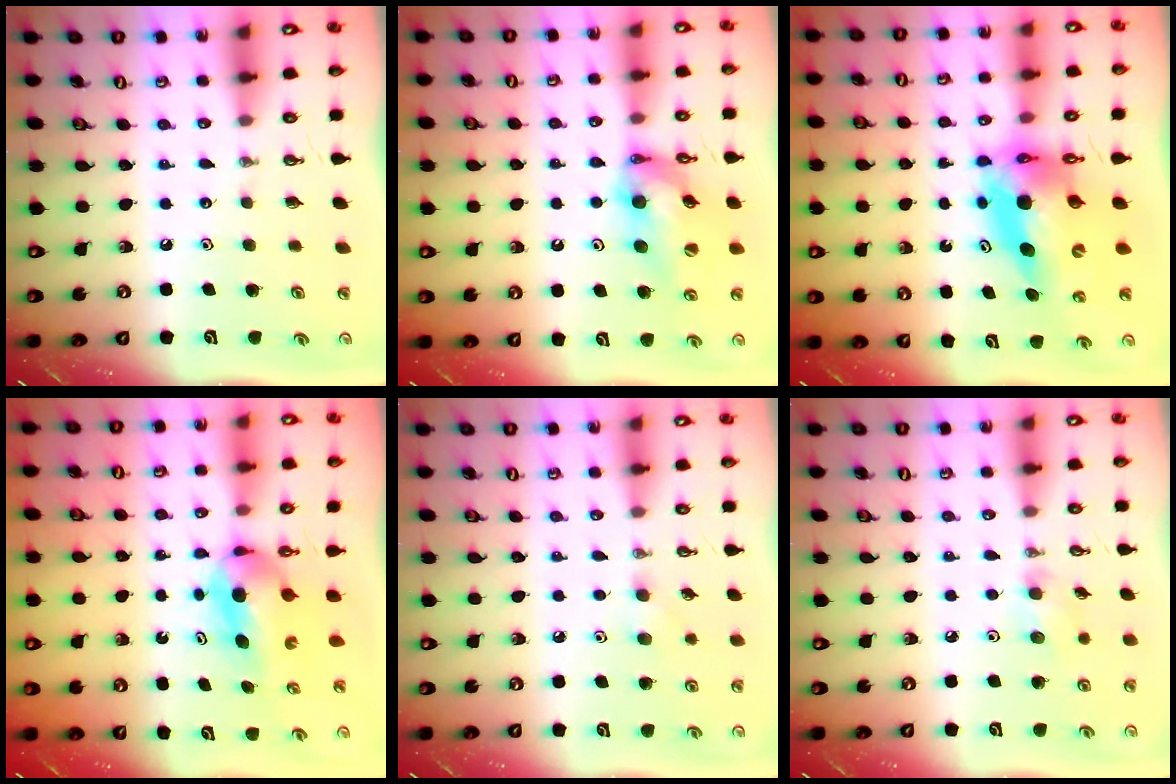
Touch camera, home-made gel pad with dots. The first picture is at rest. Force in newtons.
{"total": 13.9, "press": 13.5, "slide": 3.6}
{"total": 13.9, "press": 13.8, "slide": 1.2}
{"total": 6.6, "press": 6.2, "slide": 2.2}
{"total": 5.4, "press": 5.4, "slide": 0.7}
{"total": 6.0, "press": 5.9, "slide": 1.4}